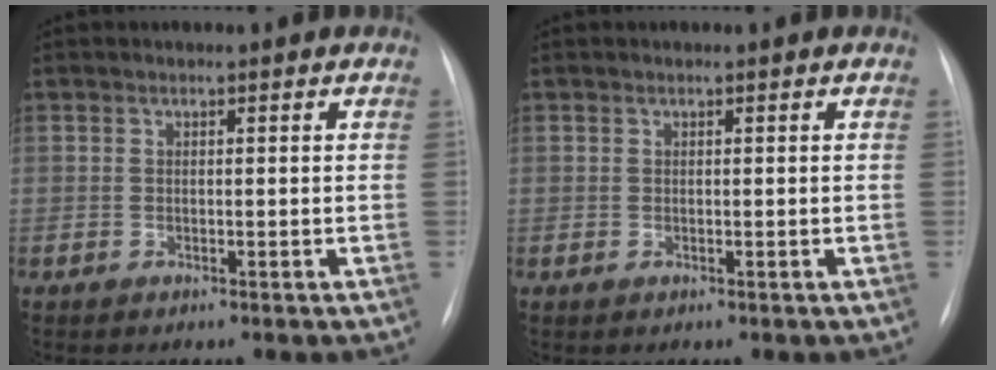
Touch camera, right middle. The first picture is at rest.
{"total": 0.0}